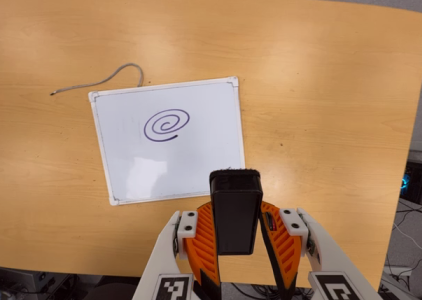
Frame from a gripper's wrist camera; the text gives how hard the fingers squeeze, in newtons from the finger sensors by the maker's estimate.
{"total": 6.0, "left": 4.9, "right": 7.2}